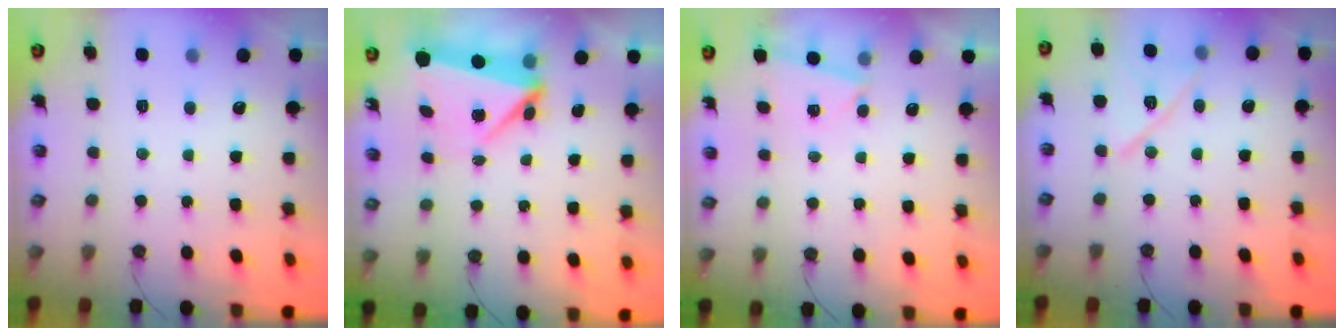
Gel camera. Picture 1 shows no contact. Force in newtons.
{"total": 6.6, "press": 5.8, "slide": 3.0}
{"total": 2.8, "press": 1.5, "slide": 2.3}
{"total": 12.7, "press": 9.2, "slide": 8.8}